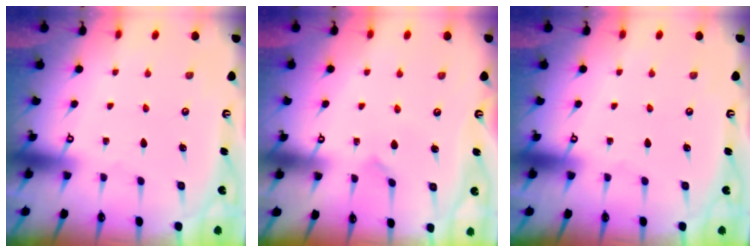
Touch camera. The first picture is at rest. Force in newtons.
{"total": 3.6, "press": 3.6, "slide": 0.3}
{"total": 0.0}